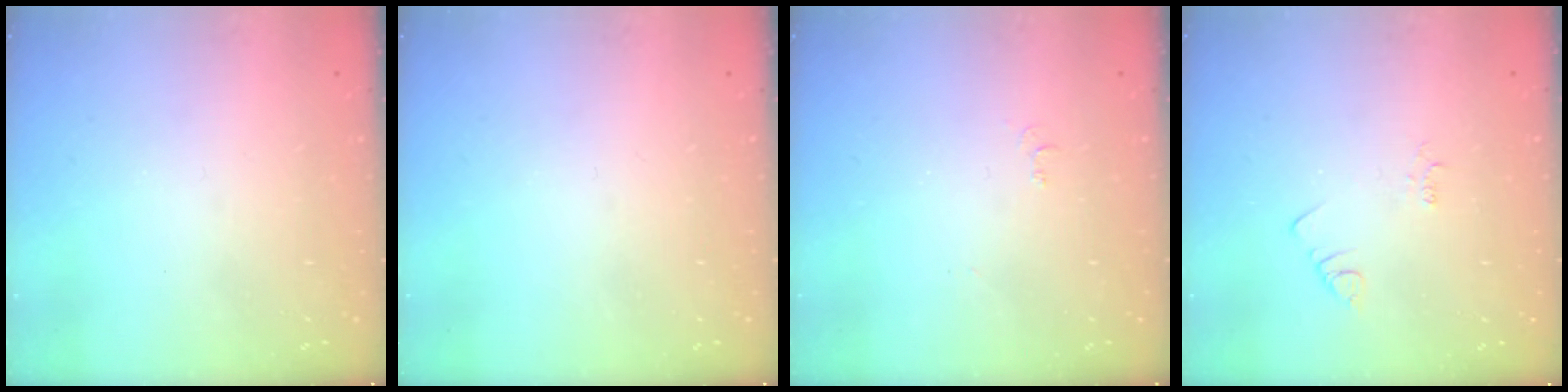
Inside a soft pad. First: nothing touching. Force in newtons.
{"total": 0.0}
{"total": 6.1, "press": 6.1, "slide": 0.7}
{"total": 1.9, "press": 1.9, "slide": 0.3}